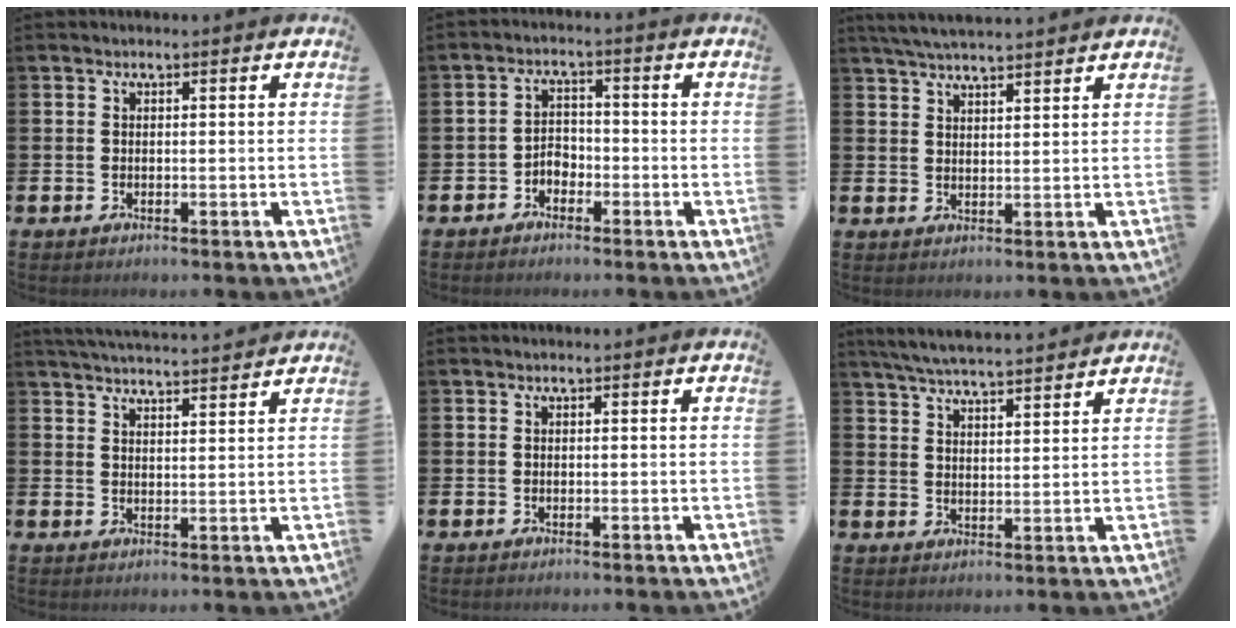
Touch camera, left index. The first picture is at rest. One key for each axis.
{"total": 2.5, "fx": -2.0, "fy": 1.4, "fz": 0.6, "tx": -0.019, "ty": 0.008, "tz": -0.044}
{"total": 4.3, "fx": 4.2, "fy": 0.3, "fz": 1.1, "tx": -0.030, "ty": -0.013, "tz": 0.076}
{"total": 4.1, "fx": 4.1, "fy": -0.3, "fz": 0.2, "tx": -0.011, "ty": -0.026, "tz": 0.073}
{"total": 0.0}
{"total": 5.6, "fx": 5.5, "fy": 0.1, "fz": 1.0, "tx": -0.041, "ty": -0.028, "tz": 0.099}